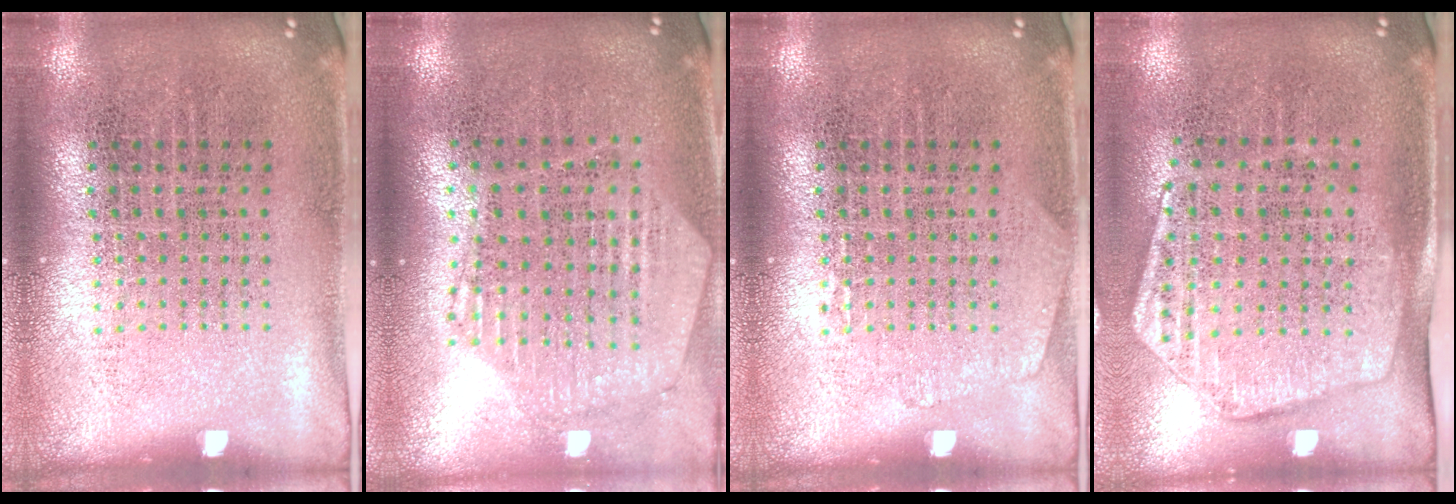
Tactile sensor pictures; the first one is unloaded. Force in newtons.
{"total": 1.1, "press": 1.1, "slide": 0.3}
{"total": 1.0, "press": 1.0, "slide": 0.1}
{"total": 1.8, "press": 1.5, "slide": 1.0}